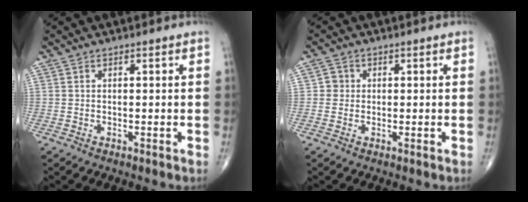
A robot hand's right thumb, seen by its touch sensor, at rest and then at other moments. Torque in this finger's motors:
{"motor_torque": [-0.21, -0.01, -0.06, -0.21, 0.00]}